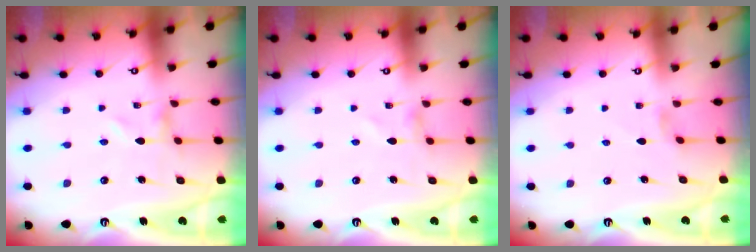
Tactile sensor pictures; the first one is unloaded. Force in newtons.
{"total": 0.0}
{"total": 1.1, "press": 1.1, "slide": 0.3}